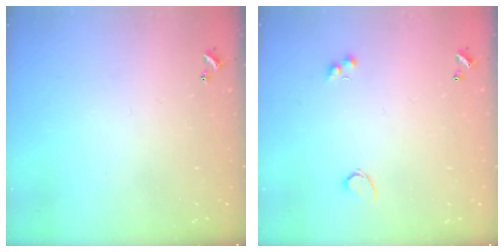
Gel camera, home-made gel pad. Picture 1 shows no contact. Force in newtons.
{"total": 2.8, "press": 2.6, "slide": 1.2}